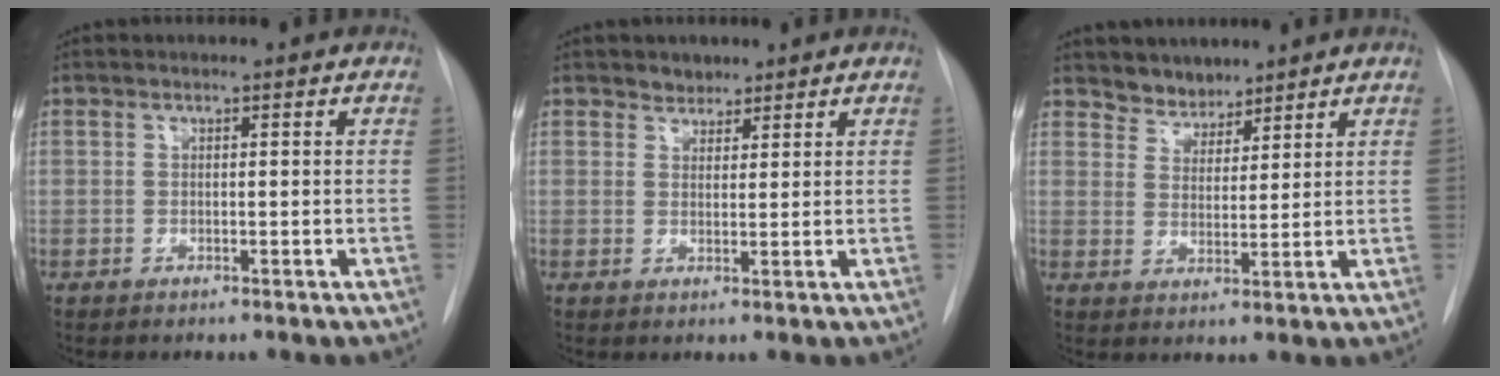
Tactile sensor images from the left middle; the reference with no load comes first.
{"total": 2.0, "force": [1.7, 1.2, 0.1], "torque": [0.006, 0.000, 0.023]}
{"total": 3.8, "force": [3.4, 1.7, 0.0], "torque": [0.008, 0.006, 0.060]}